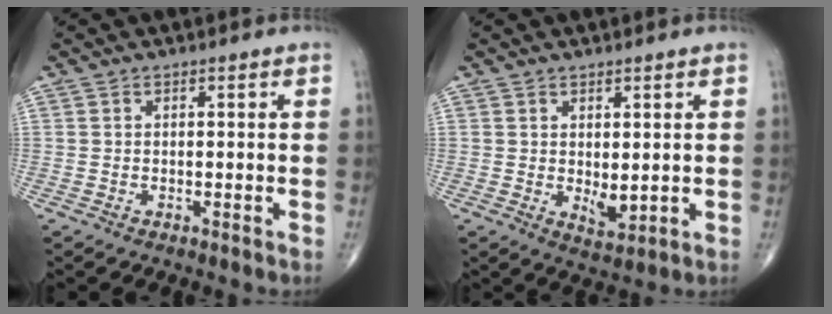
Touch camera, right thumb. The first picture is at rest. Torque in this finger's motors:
{"motor_torque": [-0.02, -0.02, 0.38, 0.18, 0.02]}